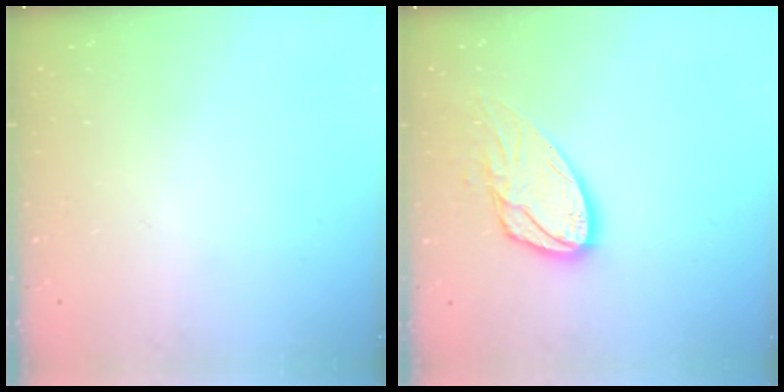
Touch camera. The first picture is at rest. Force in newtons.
{"total": 12.7, "press": 12.7, "slide": 1.3}